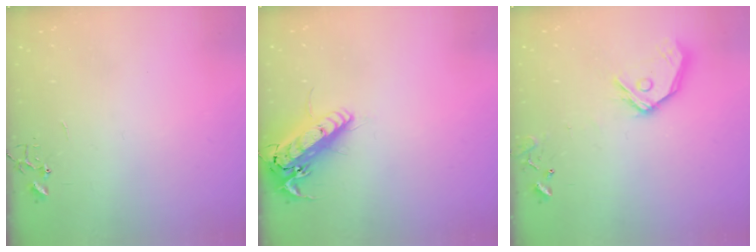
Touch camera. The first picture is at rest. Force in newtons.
{"total": 16.5, "press": 16.3, "slide": 3.0}
{"total": 14.2, "press": 14.0, "slide": 2.3}